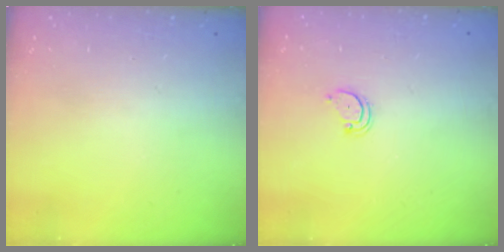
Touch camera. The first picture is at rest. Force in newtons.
{"total": 3.0, "press": 3.0, "slide": 0.3}